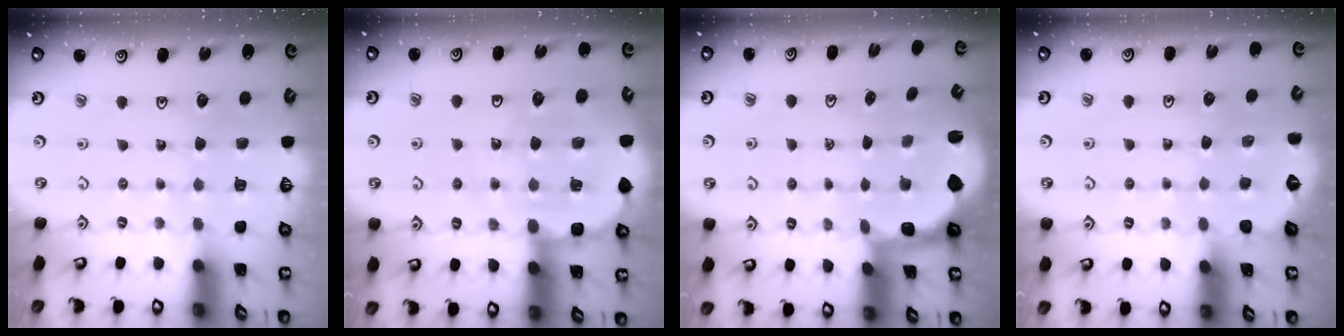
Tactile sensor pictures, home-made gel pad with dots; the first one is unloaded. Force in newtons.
{"total": 8.5, "press": 8.3, "slide": 1.8}
{"total": 2.4, "press": 1.1, "slide": 2.2}
{"total": 0.0}